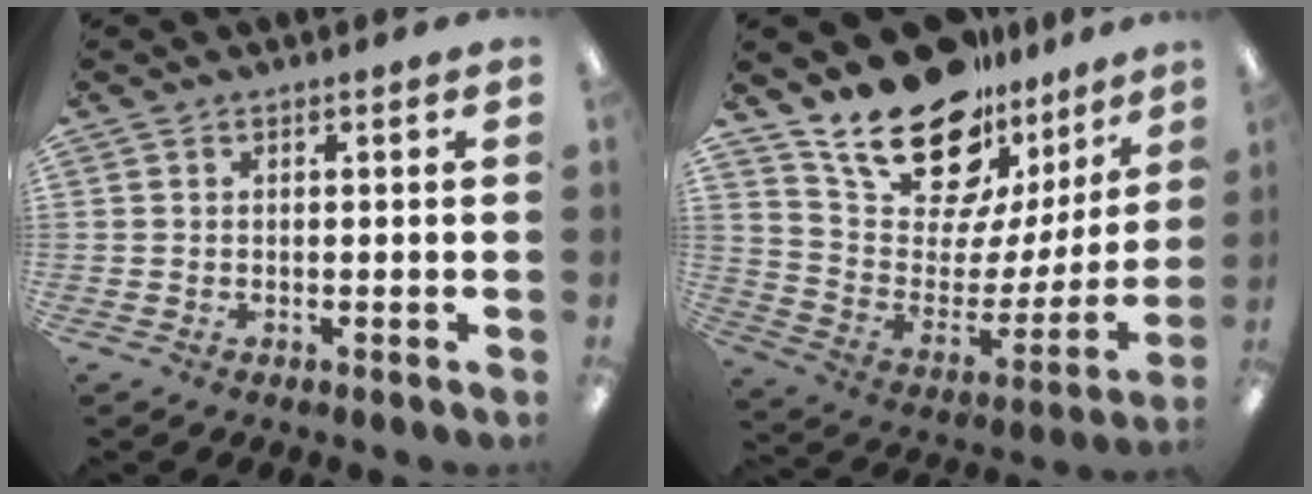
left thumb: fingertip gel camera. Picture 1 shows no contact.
{"total": 22.2, "force": [17.3, 10.1, 9.7], "torque": [-0.176, -0.124, 0.311]}